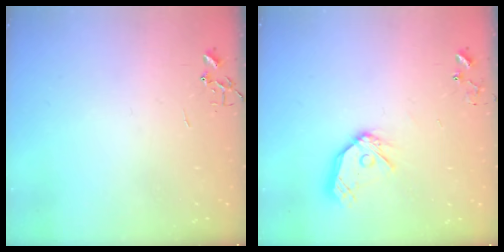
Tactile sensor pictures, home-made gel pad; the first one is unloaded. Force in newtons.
{"total": 13.0, "press": 12.9, "slide": 1.6}